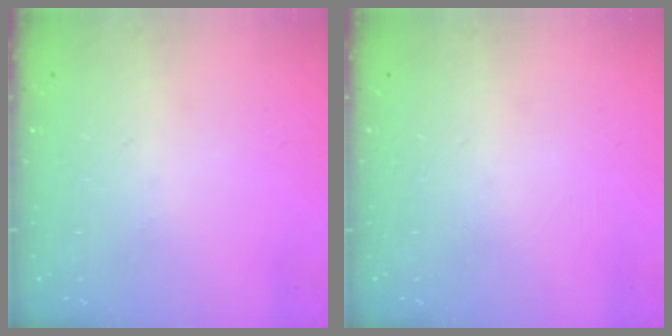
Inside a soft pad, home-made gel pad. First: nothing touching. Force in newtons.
{"total": 0.0}